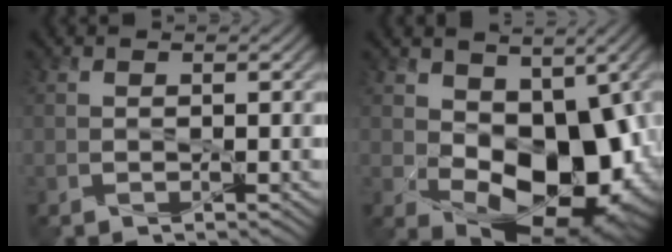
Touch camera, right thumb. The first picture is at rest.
{"total": 13.5, "force": [-0.6, 8.6, 10.4], "torque": [-0.143, -0.032, 0.005]}